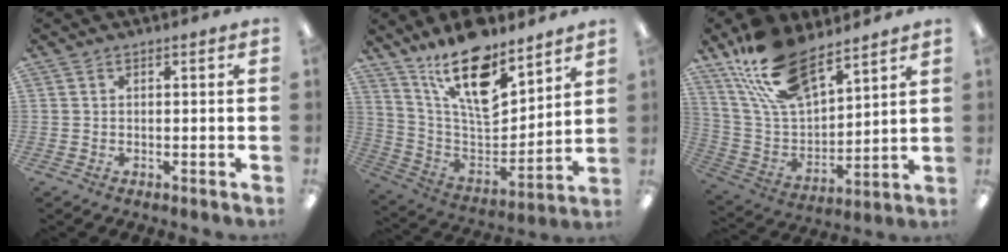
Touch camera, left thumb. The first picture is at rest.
{"total": 19.1, "force": [13.0, 7.7, 11.7], "torque": [-0.199, -0.086, 0.229]}
{"total": 18.7, "force": [13.4, 8.1, 10.2], "torque": [-0.210, -0.065, 0.246]}